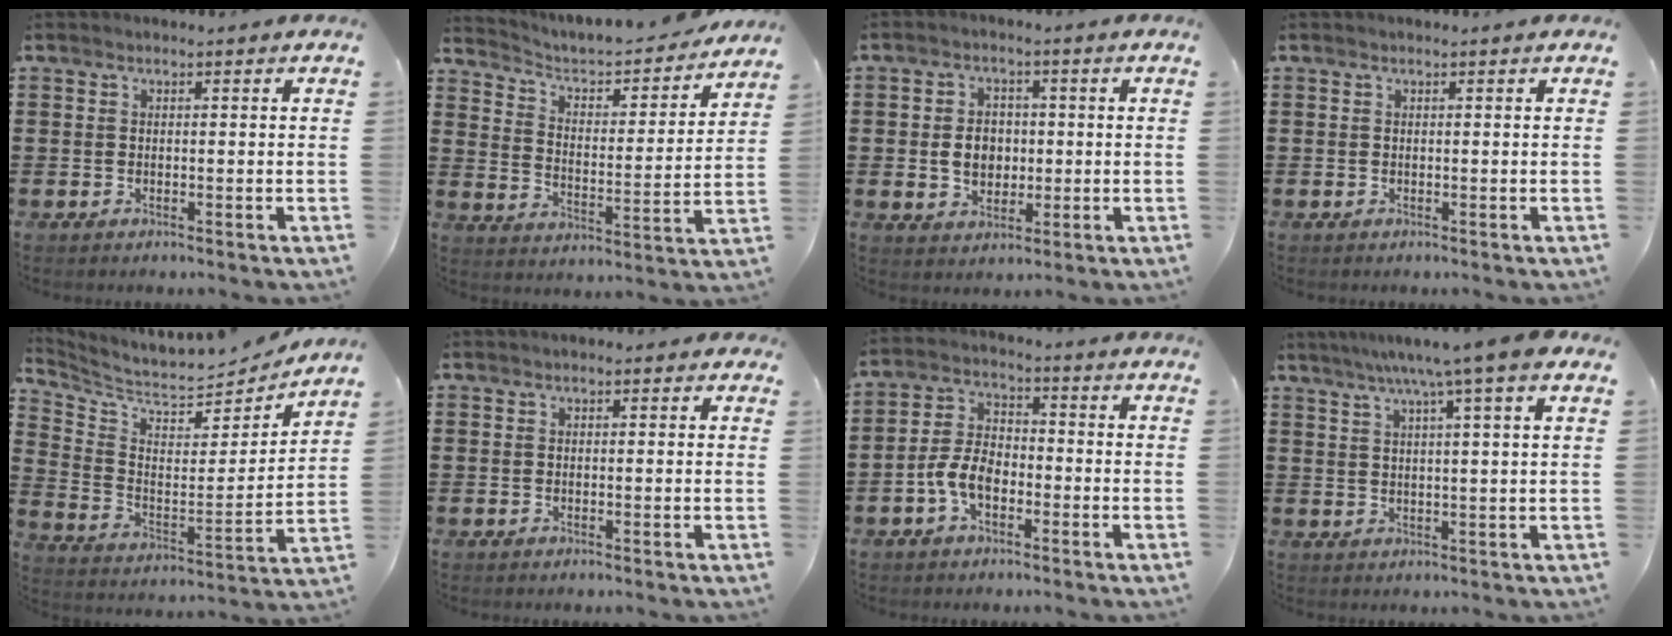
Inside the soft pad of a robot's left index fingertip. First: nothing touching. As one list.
[{"total": 4.0, "force": [3.6, 1.2, 1.3], "torque": [-0.048, -0.028, 0.054]}, {"total": 5.0, "force": [-0.1, 3.7, 3.2], "torque": [-0.055, 0.005, -0.008]}, {"total": 0.0}, {"total": 5.8, "force": [5.4, 1.2, 1.7], "torque": [-0.067, -0.051, 0.089]}, {"total": 0.7, "force": [0.3, 0.5, 0.4], "torque": [-0.009, 0.008, 0.005]}, {"total": 5.9, "force": [-2.5, 3.2, 4.3], "torque": [-0.109, 0.002, -0.055]}, {"total": 6.7, "force": [4.6, -1.0, 4.7], "torque": [-0.107, -0.008, 0.076]}]